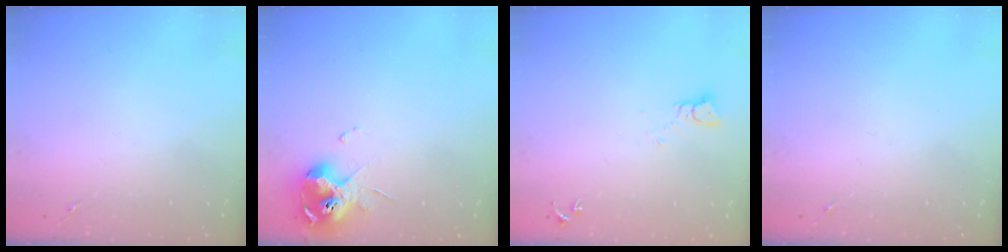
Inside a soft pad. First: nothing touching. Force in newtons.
{"total": 11.0, "press": 10.9, "slide": 1.3}
{"total": 2.4, "press": 2.4, "slide": 0.2}
{"total": 0.0}